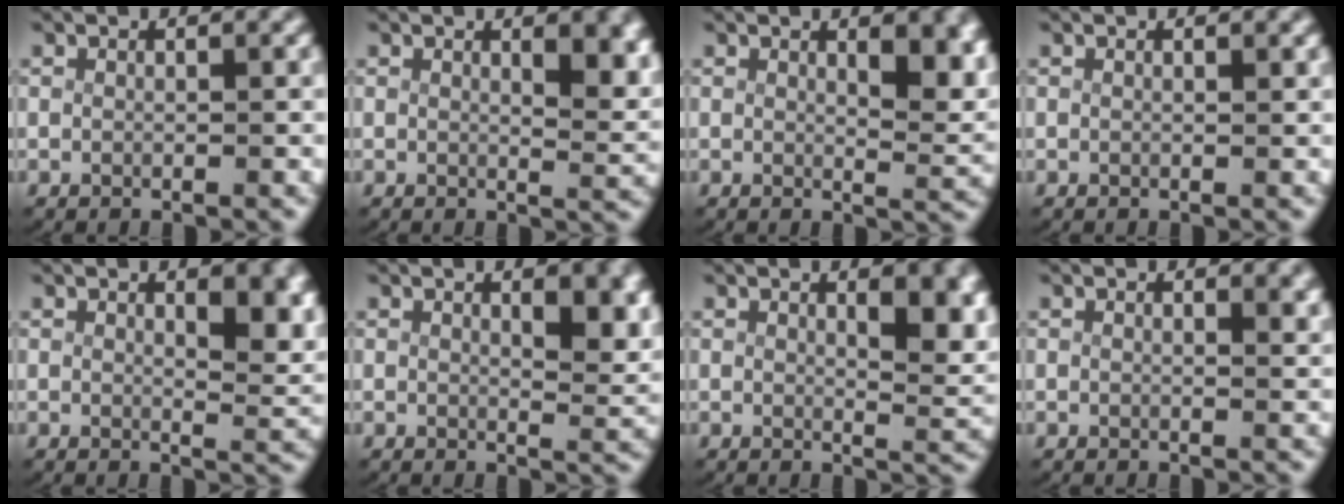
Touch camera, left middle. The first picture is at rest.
{"total": 3.4, "force": [1.5, 1.1, 2.8], "torque": [-0.028, -0.016, 0.026]}
{"total": 4.1, "force": [1.8, 1.5, 3.4], "torque": [-0.034, -0.018, 0.031]}
{"total": 0.0}
{"total": 4.1, "force": [1.7, 1.4, 3.5], "torque": [-0.034, -0.016, 0.029]}
{"total": 3.6, "force": [1.5, 1.2, 3.0], "torque": [-0.033, -0.017, 0.026]}
{"total": 4.5, "force": [1.7, 1.4, 3.9], "torque": [-0.039, -0.014, 0.029]}
{"total": 0.9, "force": [0.8, 0.2, 0.5], "torque": [-0.004, -0.008, 0.012]}